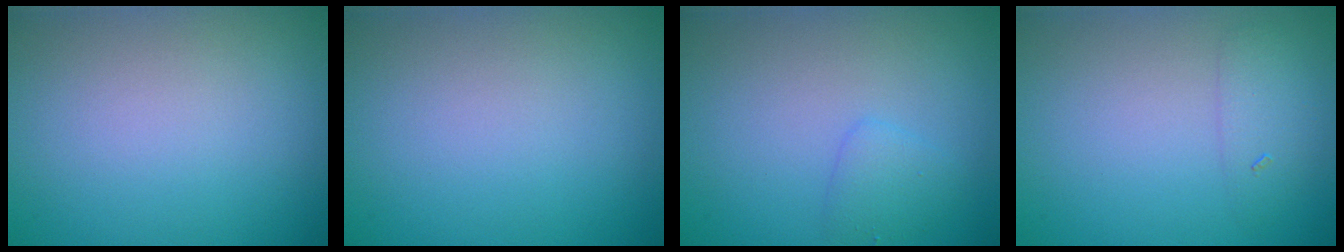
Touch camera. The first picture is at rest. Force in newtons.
{"total": 0.0}
{"total": 1.4, "press": 1.4, "slide": 0.1}
{"total": 1.6, "press": 1.6, "slide": 0.1}